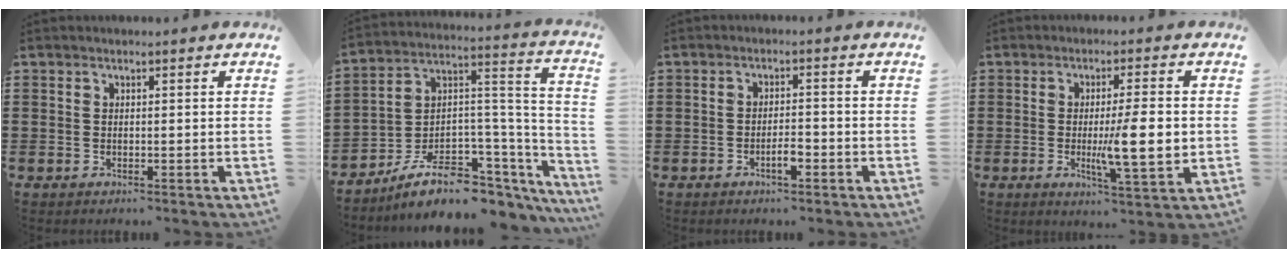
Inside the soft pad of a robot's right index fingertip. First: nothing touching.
{"total": 9.8, "force": [-6.1, 5.4, 5.5], "torque": [-0.107, 0.013, -0.107]}
{"total": 3.0, "force": [-1.4, 0.9, 2.6], "torque": [-0.045, 0.003, -0.025]}
{"total": 8.9, "force": [-0.4, 1.6, 8.8], "torque": [-0.148, -0.012, -0.007]}